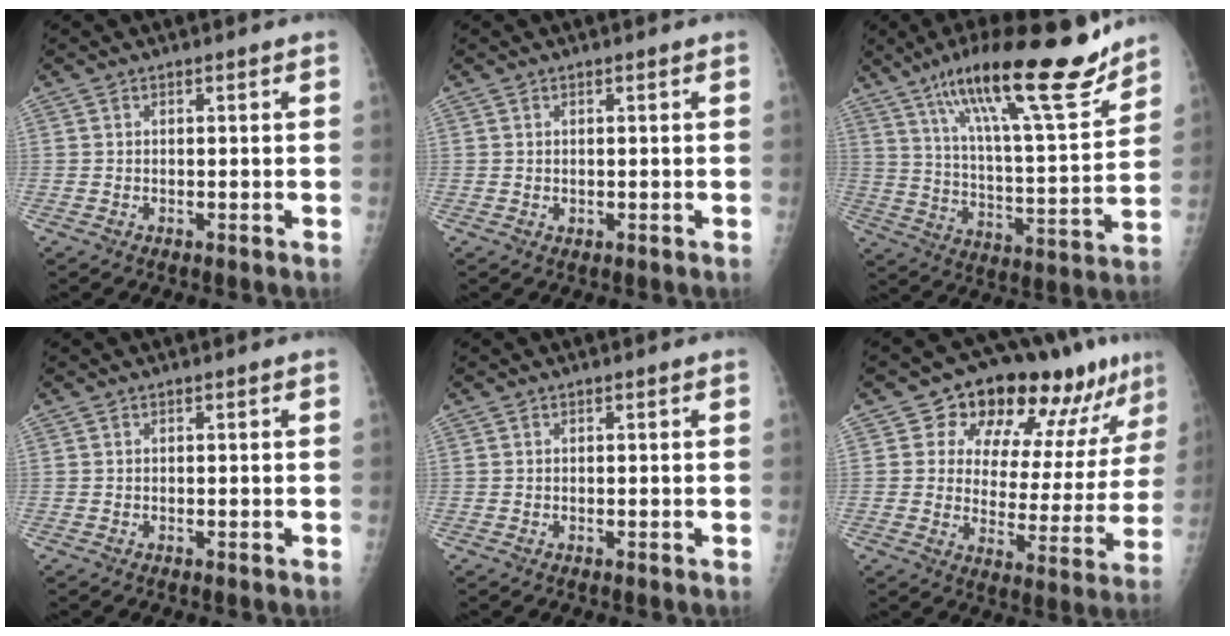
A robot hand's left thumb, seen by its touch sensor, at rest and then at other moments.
{"total": 0.6, "force": [0.2, 0.5, 0.3], "torque": [0.000, -0.001, 0.003]}
{"total": 24.4, "force": [16.9, 4.6, 17.0], "torque": [-0.253, -0.066, 0.278]}
{"total": 0.0}
{"total": 0.0}
{"total": 18.4, "force": [11.5, 9.2, 11.0], "torque": [-0.098, -0.037, 0.163]}